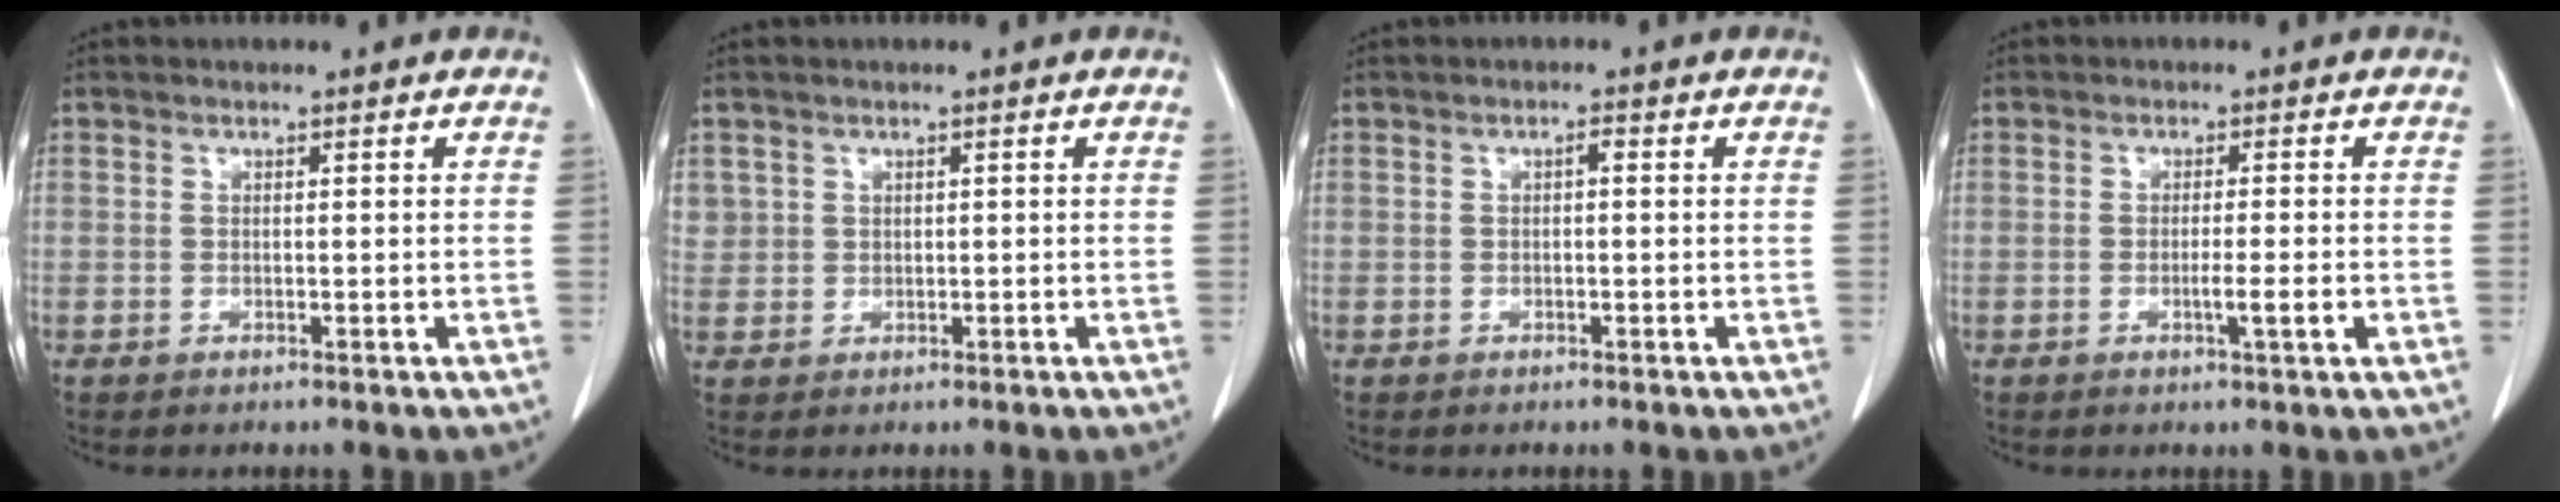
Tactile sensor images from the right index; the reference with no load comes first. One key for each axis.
{"total": 2.2, "fx": 0.8, "fy": 2.0, "fz": 0.2, "tx": 0.011, "ty": 0.007, "tz": 0.015}
{"total": 0.9, "fx": 0.1, "fy": 0.3, "fz": 0.8, "tx": -0.014, "ty": 0.003, "tz": 0.001}
{"total": 3.2, "fx": -1.0, "fy": -0.2, "fz": 3.0, "tx": -0.050, "ty": -0.005, "tz": -0.016}